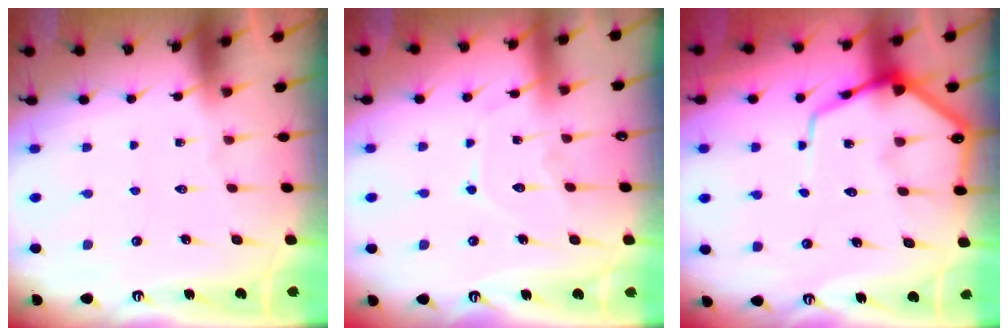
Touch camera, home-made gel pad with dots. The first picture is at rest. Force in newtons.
{"total": 8.4, "press": 8.3, "slide": 0.8}
{"total": 10.3, "press": 10.2, "slide": 0.9}